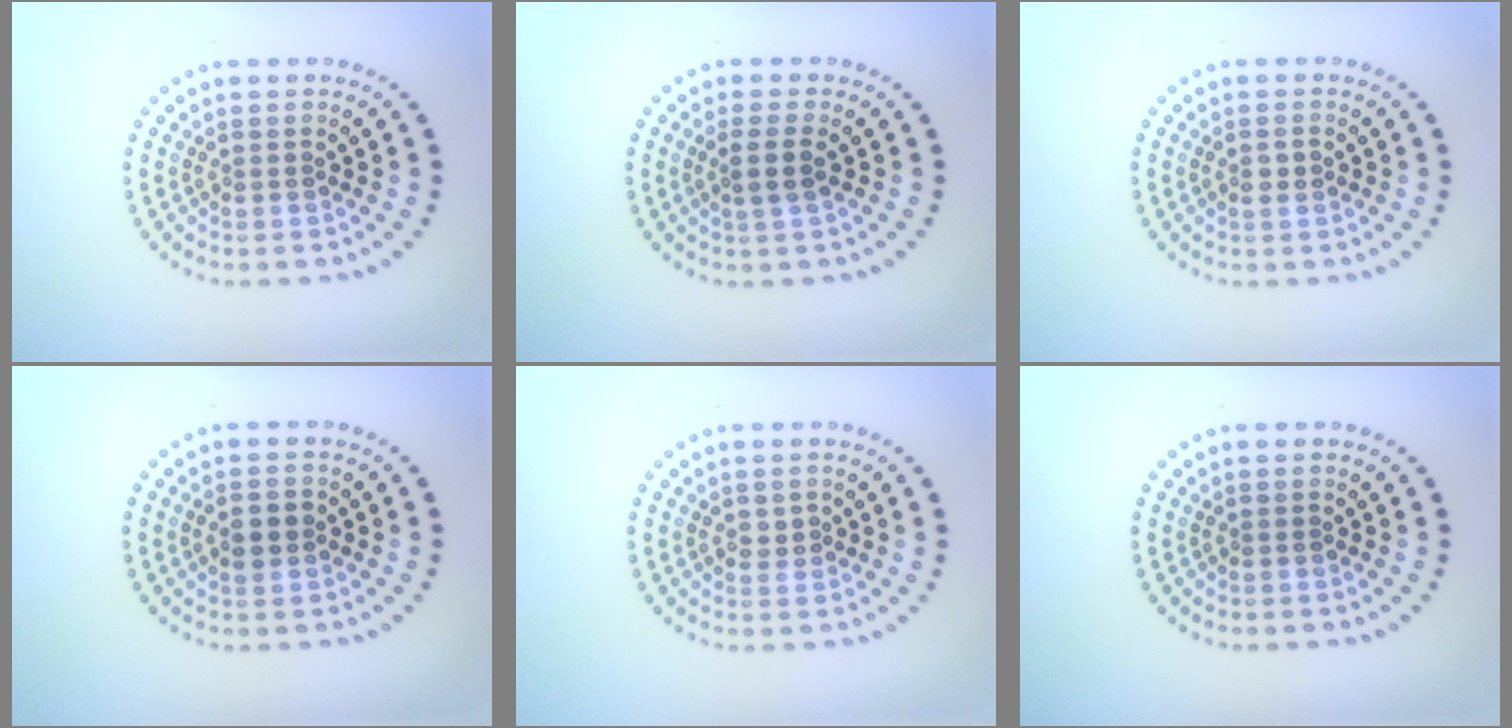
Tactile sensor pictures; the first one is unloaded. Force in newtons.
{"total": 1.9, "press": 1.7, "slide": 0.8}
{"total": 1.1, "press": 1.1, "slide": 0.3}
{"total": 2.2, "press": 2.2, "slide": 0.0}
{"total": 1.0, "press": 1.0, "slide": 0.3}
{"total": 0.0}